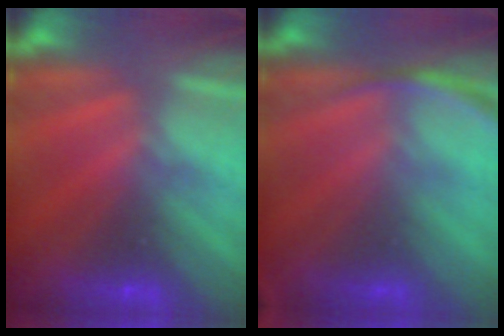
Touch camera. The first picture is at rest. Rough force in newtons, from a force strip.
{"total": 2.6}